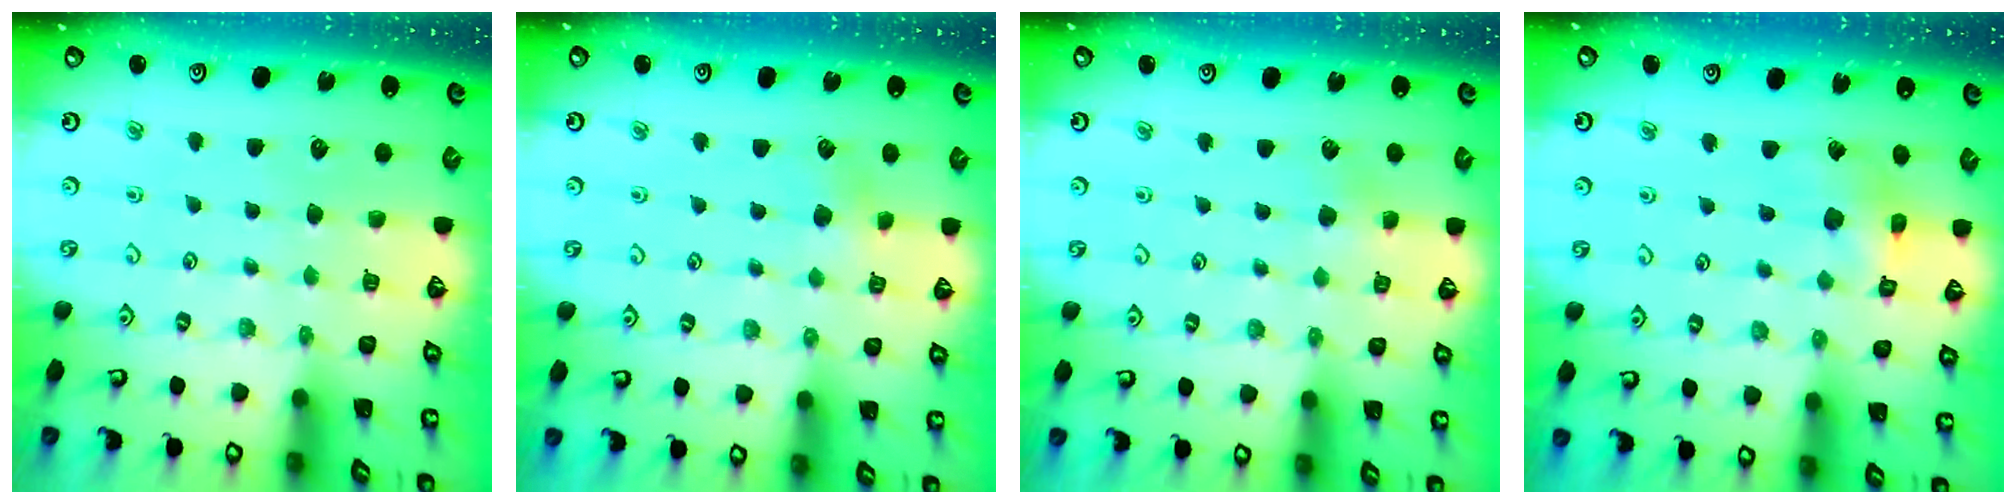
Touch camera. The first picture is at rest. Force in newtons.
{"total": 3.9, "press": 3.9, "slide": 0.6}
{"total": 4.4, "press": 4.4, "slide": 0.5}
{"total": 10.6, "press": 10.5, "slide": 1.3}